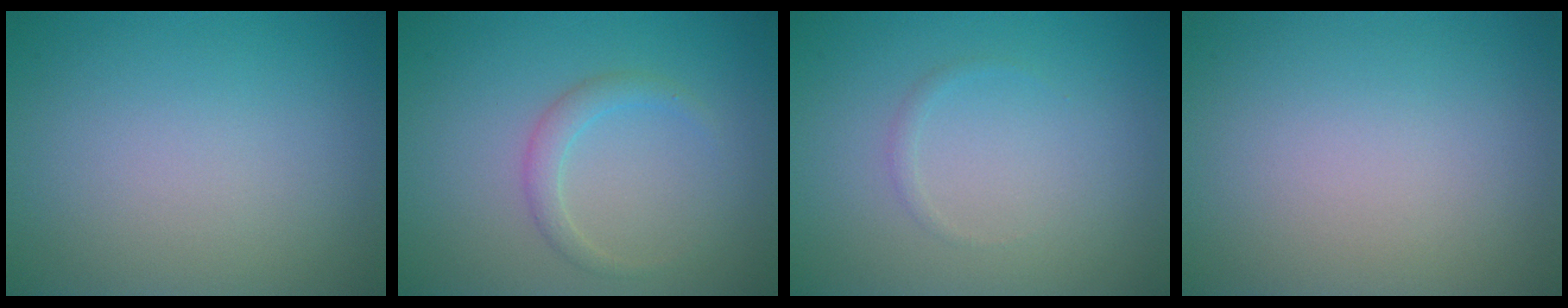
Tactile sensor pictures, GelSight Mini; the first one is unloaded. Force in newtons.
{"total": 1.7, "press": 1.7, "slide": 0.1}
{"total": 0.6, "press": 0.6, "slide": 0.1}
{"total": 0.0}